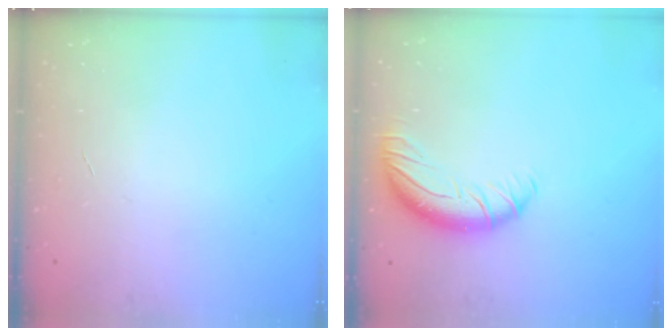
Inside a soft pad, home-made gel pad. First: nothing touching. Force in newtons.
{"total": 10.8, "press": 10.5, "slide": 2.2}